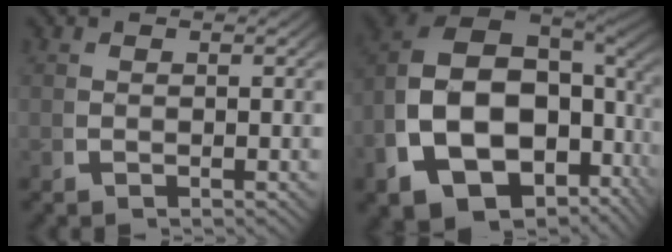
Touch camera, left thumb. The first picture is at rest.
{"total": 19.0, "force": [-3.4, 13.3, 13.2], "torque": [-0.280, -0.070, -0.019]}